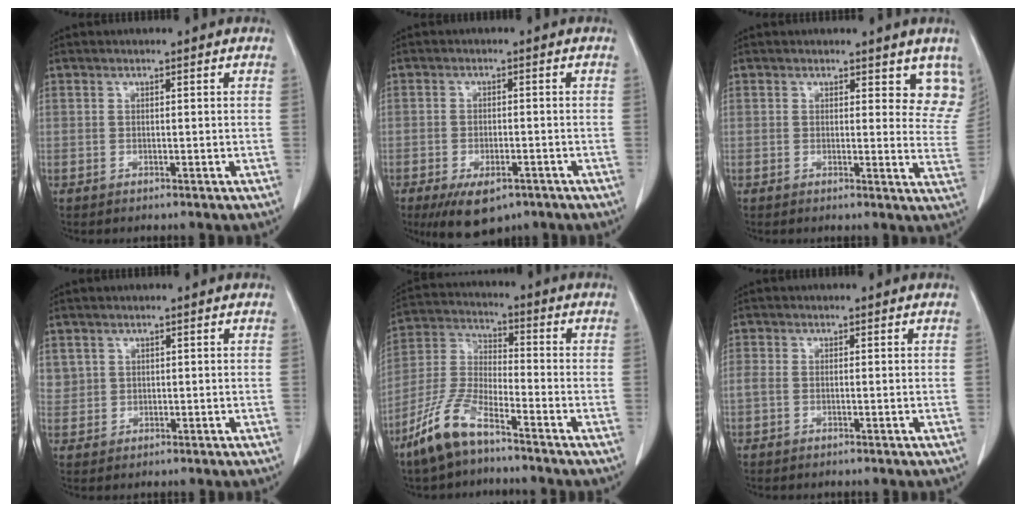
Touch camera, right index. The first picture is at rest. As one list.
[{"total": 7.6, "force": [-4.9, 3.4, 4.7], "torque": [-0.074, -0.008, -0.070]}, {"total": 6.9, "force": [5.7, 3.0, 2.5], "torque": [0.001, -0.024, 0.042]}, {"total": 2.2, "force": [1.0, 1.9, 0.1], "torque": [0.017, 0.007, 0.018]}, {"total": 10.2, "force": [-7.3, 2.5, 6.7], "torque": [-0.154, -0.014, -0.150]}, {"total": 1.4, "force": [-0.3, 0.8, 1.1], "torque": [-0.027, 0.009, -0.003]}]